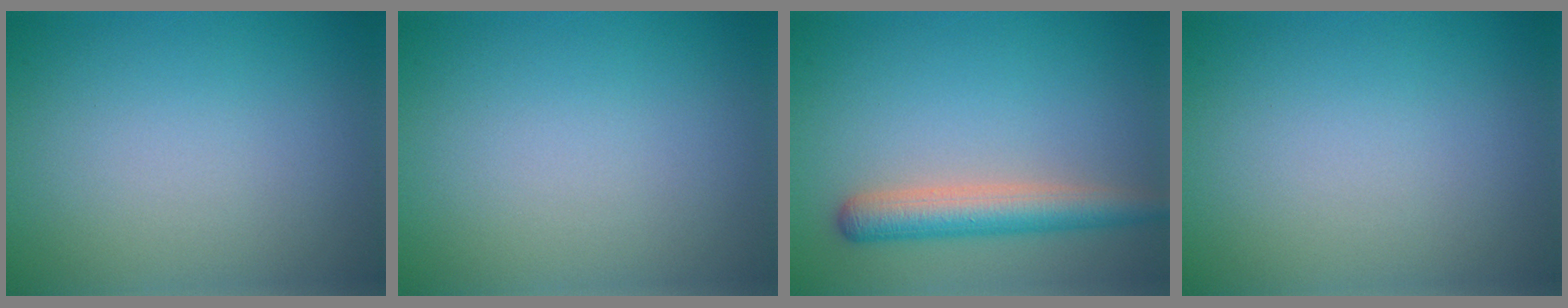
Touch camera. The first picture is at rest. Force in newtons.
{"total": 0.0}
{"total": 4.2, "press": 4.2, "slide": 0.3}
{"total": 0.0}